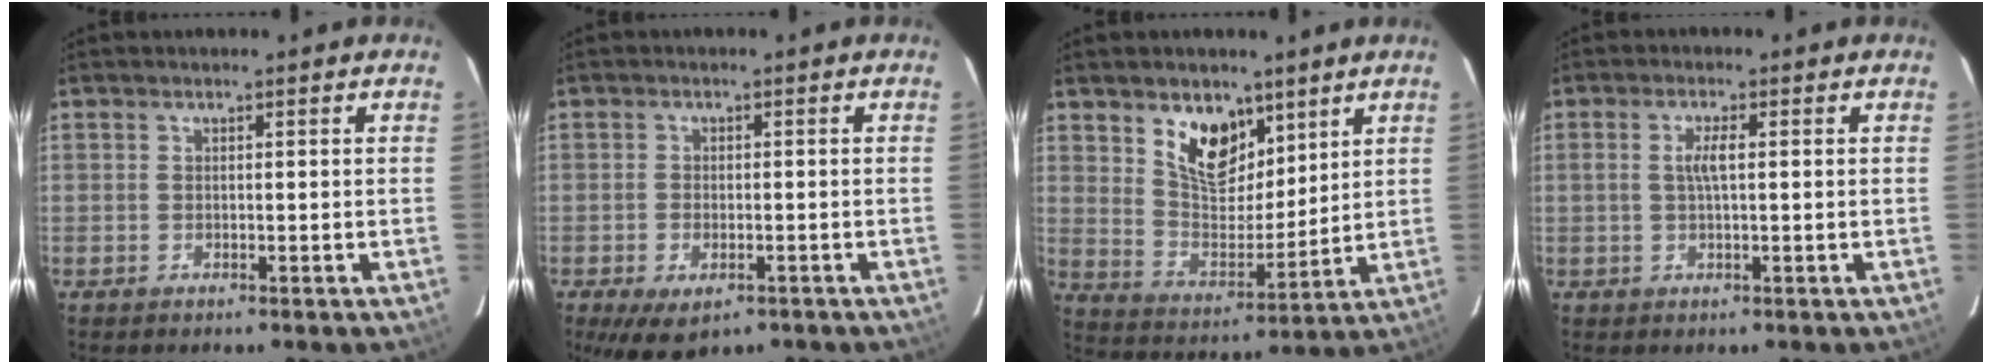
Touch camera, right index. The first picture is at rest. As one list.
[{"total": 6.9, "force": [-3.8, 3.6, 4.5], "torque": [-0.094, -0.023, -0.057]}, {"total": 11.7, "force": [7.0, 6.6, 6.6], "torque": [-0.111, -0.006, 0.133]}, {"total": 2.8, "force": [0.2, 0.6, 2.8], "torque": [-0.054, 0.002, 0.005]}]